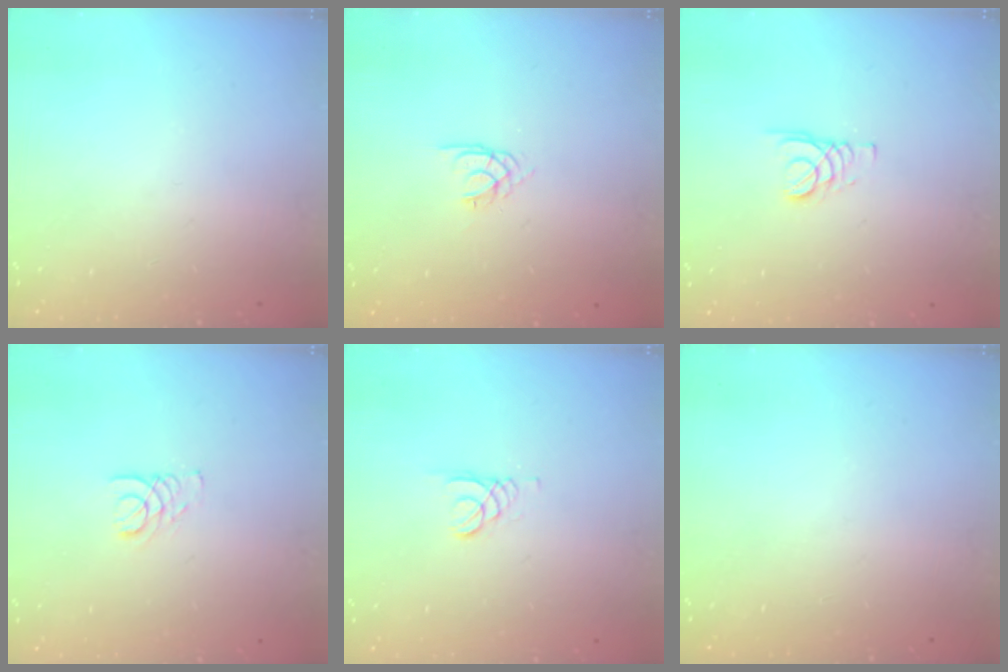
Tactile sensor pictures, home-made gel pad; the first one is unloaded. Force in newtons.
{"total": 1.7, "press": 1.7, "slide": 0.1}
{"total": 1.8, "press": 1.8, "slide": 0.2}
{"total": 1.9, "press": 1.9, "slide": 0.2}
{"total": 1.5, "press": 1.5, "slide": 0.1}
{"total": 0.0}